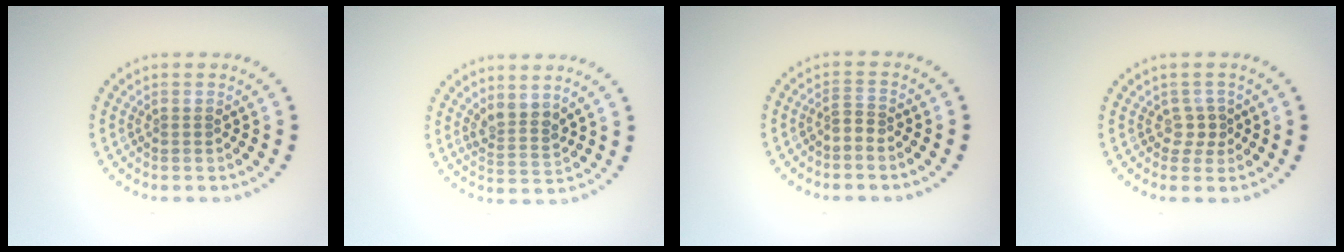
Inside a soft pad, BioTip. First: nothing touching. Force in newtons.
{"total": 2.4, "press": 1.9, "slide": 1.5}
{"total": 1.2, "press": 0.6, "slide": 1.0}
{"total": 1.6, "press": 1.1, "slide": 1.1}